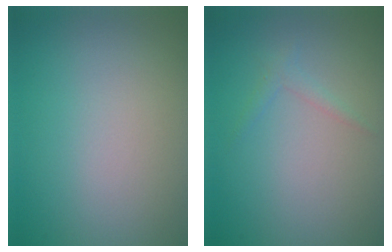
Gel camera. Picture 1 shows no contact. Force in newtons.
{"total": 0.9, "press": 0.9, "slide": 0.0}